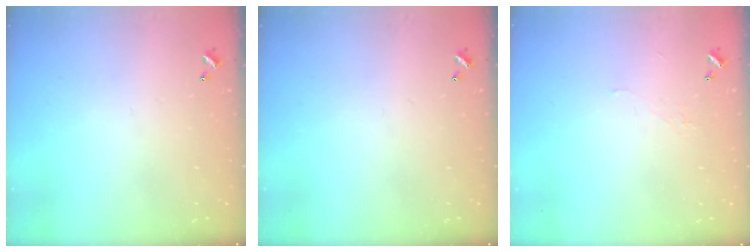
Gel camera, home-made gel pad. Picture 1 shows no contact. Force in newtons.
{"total": 0.0}
{"total": 2.0, "press": 2.0, "slide": 0.5}